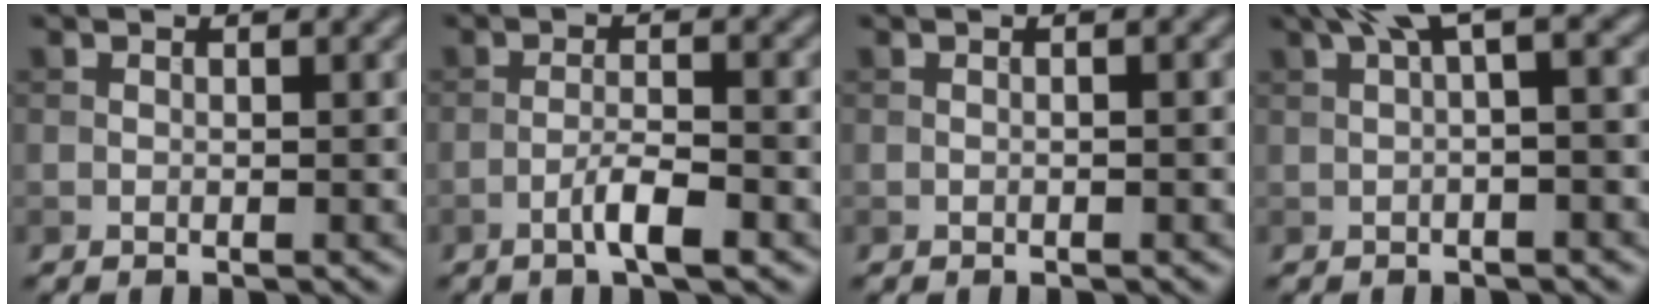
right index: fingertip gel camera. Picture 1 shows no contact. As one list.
[{"total": 3.3, "force": [-1.7, 0.5, 2.8], "torque": [-0.052, 0.008, -0.037]}, {"total": 0.8, "force": [0.0, 0.1, 0.8], "torque": [-0.015, -0.002, -0.005]}, {"total": 4.8, "force": [1.5, 0.9, 4.4], "torque": [-0.067, 0.019, 0.021]}]